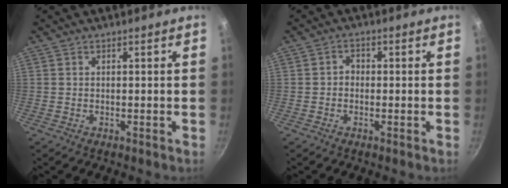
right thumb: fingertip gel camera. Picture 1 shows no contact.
{"total": 2.0, "force": [-0.3, 1.7, 1.0], "torque": [-0.007, 0.009, -0.009]}